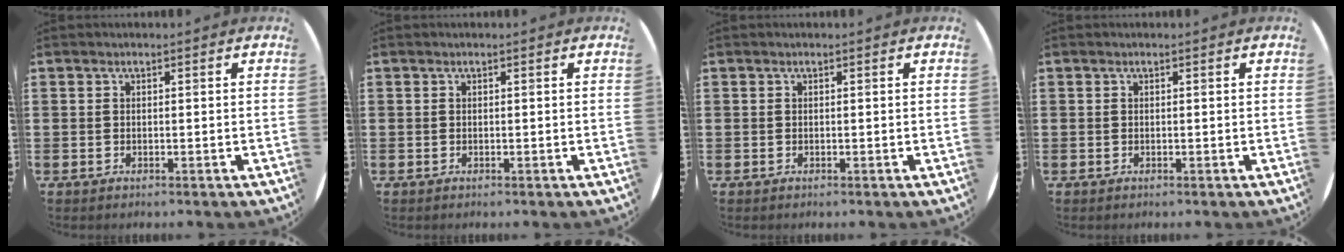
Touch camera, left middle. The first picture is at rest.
{"total": 0.0}
{"total": 0.0}
{"total": 0.0}